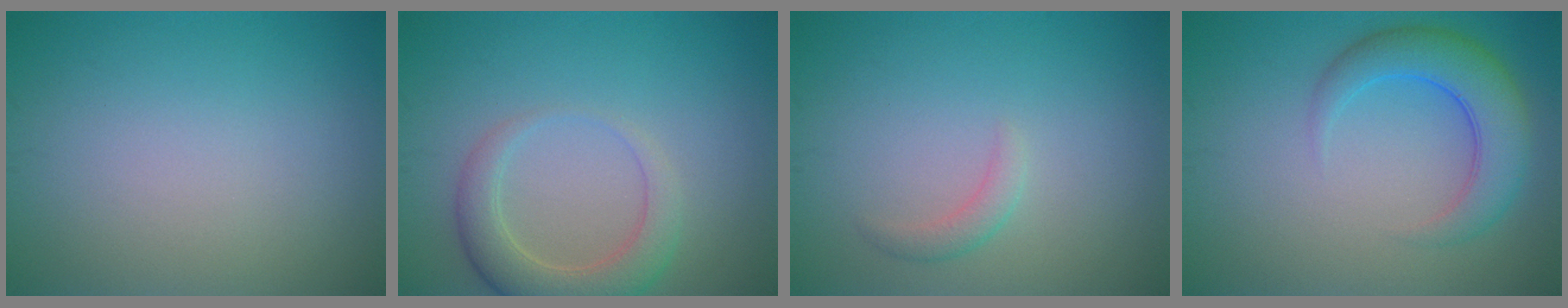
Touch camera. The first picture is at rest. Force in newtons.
{"total": 4.1, "press": 4.0, "slide": 0.5}
{"total": 1.3, "press": 1.3, "slide": 0.1}
{"total": 5.1, "press": 5.1, "slide": 0.2}